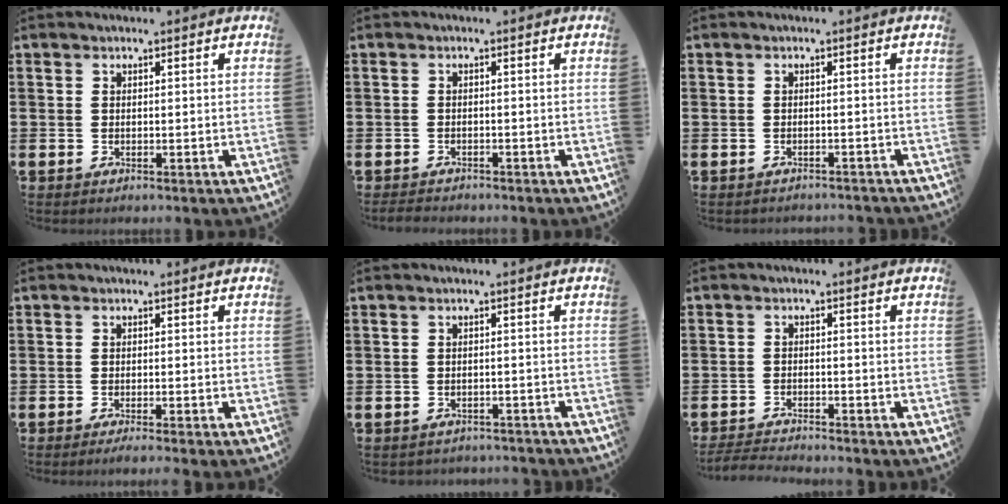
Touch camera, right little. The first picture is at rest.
{"total": 0.8, "force": [-0.8, 0.2, 0.1], "torque": [-0.005, 0.002, -0.017]}
{"total": 0.7, "force": [-0.7, 0.1, -0.1], "torque": [-0.002, 0.001, -0.014]}
{"total": 0.7, "force": [-0.5, 0.0, 0.6], "torque": [-0.007, 0.000, -0.009]}
{"total": 1.1, "force": [-1.0, 0.1, -0.2], "torque": [-0.002, 0.002, -0.023]}
{"total": 2.1, "force": [-2.1, 0.0, 0.2], "torque": [-0.004, 0.004, -0.044]}